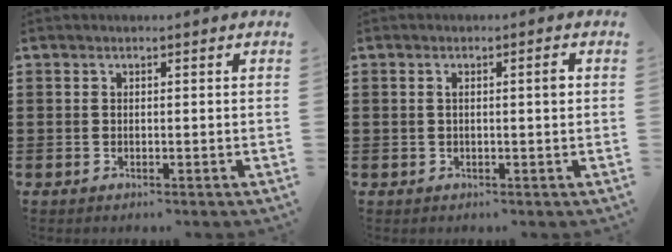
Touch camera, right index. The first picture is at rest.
{"total": 1.9, "force": [0.4, 0.2, 1.9], "torque": [-0.035, 0.001, 0.004]}